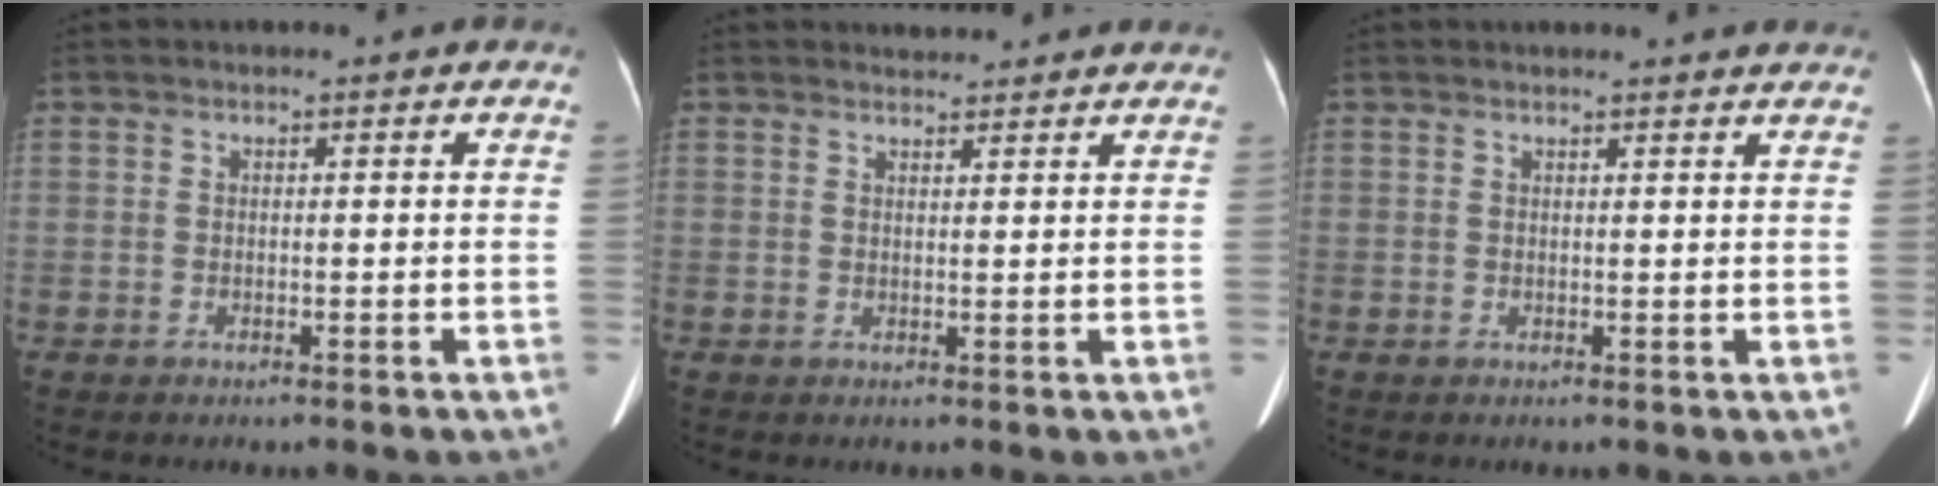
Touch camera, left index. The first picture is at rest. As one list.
[{"total": 2.9, "force": [2.9, 0.5, 0.1], "torque": [-0.008, 0.018, 0.039]}, {"total": 6.7, "force": [6.4, 0.7, 1.8], "torque": [-0.017, 0.015, 0.058]}]